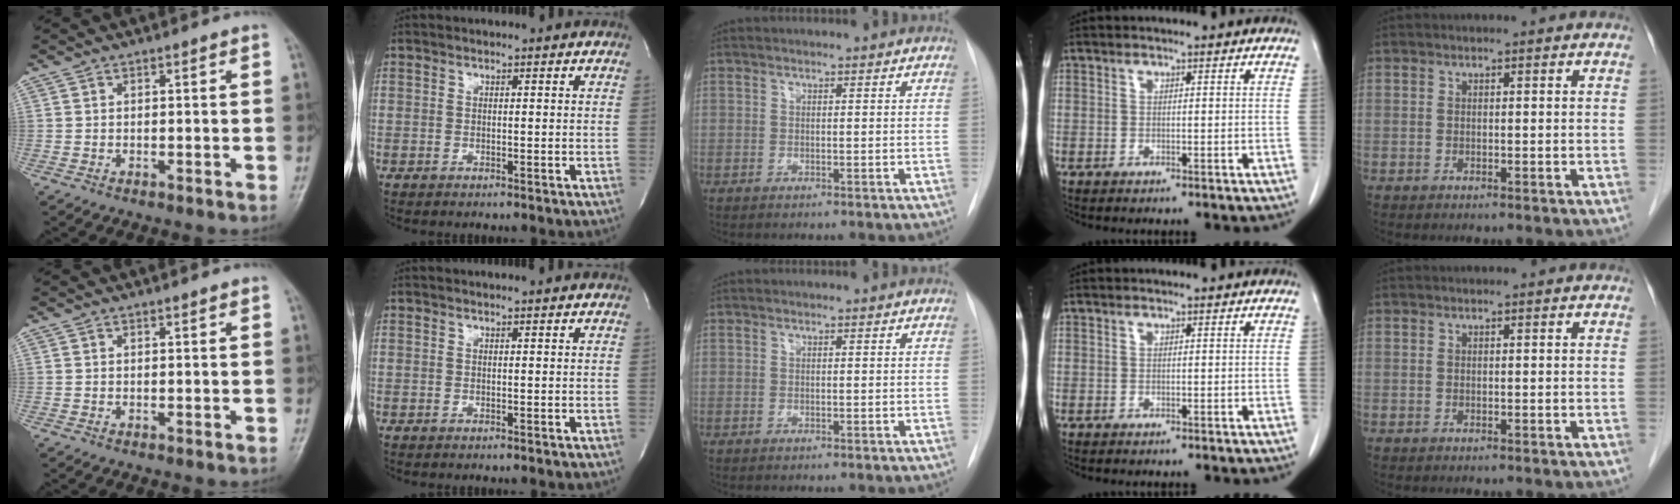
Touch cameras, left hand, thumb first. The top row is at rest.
{"thumb": {"total": 0.7, "force": [0.6, 0.0, 0.4], "torque": [-0.009, -0.004, 0.011]}, "index": {"total": 1.5, "force": [1.5, -0.2, 0.3], "torque": [-0.006, 0.002, 0.019]}}